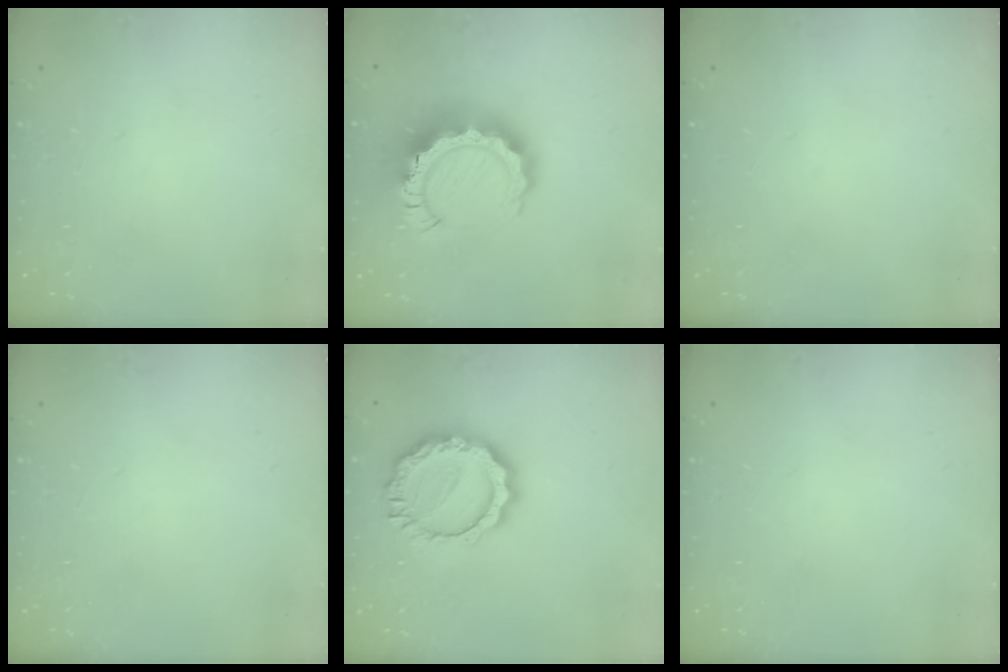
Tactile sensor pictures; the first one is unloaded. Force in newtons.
{"total": 16.9, "press": 16.8, "slide": 1.7}
{"total": 0.0}
{"total": 0.0}
{"total": 13.5, "press": 13.5, "slide": 1.0}
{"total": 0.0}